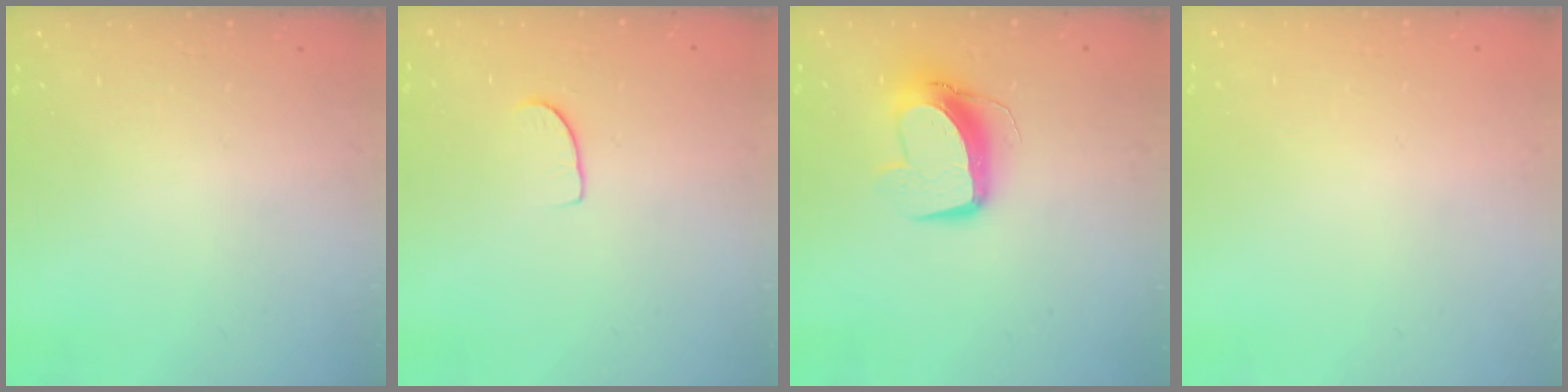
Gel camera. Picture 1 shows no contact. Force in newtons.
{"total": 5.3, "press": 5.3, "slide": 0.5}
{"total": 10.7, "press": 10.6, "slide": 1.1}
{"total": 0.0}